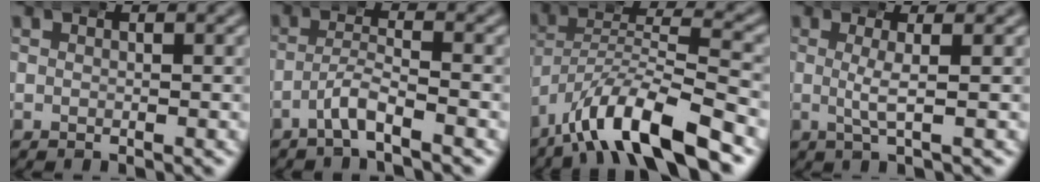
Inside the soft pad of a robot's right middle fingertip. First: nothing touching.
{"total": 2.6, "force": [-2.1, 0.2, 1.5], "torque": [-0.020, 0.008, -0.046]}
{"total": 7.6, "force": [-4.9, 2.5, 5.3], "torque": [-0.096, -0.011, -0.079]}
{"total": 2.6, "force": [0.5, 0.1, 2.6], "torque": [-0.045, 0.002, 0.009]}